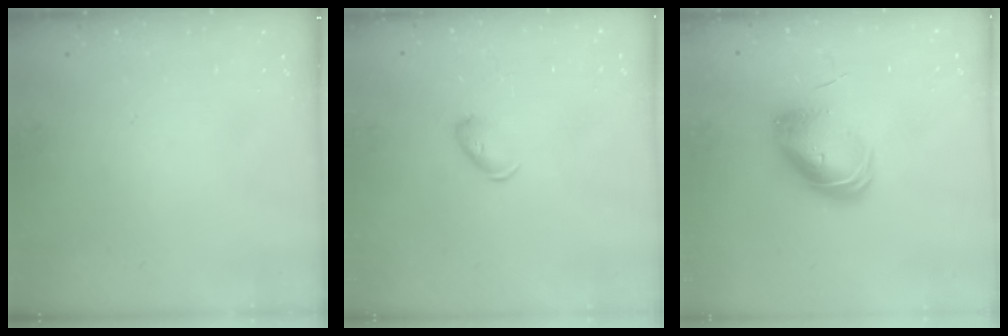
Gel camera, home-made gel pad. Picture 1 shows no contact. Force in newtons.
{"total": 4.5, "press": 4.5, "slide": 0.6}
{"total": 9.3, "press": 9.2, "slide": 1.1}